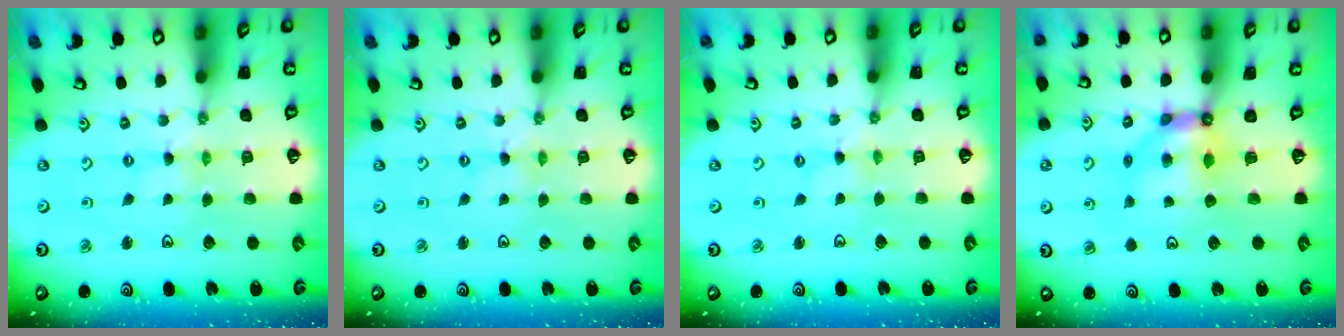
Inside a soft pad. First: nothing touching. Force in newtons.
{"total": 0.0}
{"total": 0.0}
{"total": 6.4, "press": 6.3, "slide": 0.4}